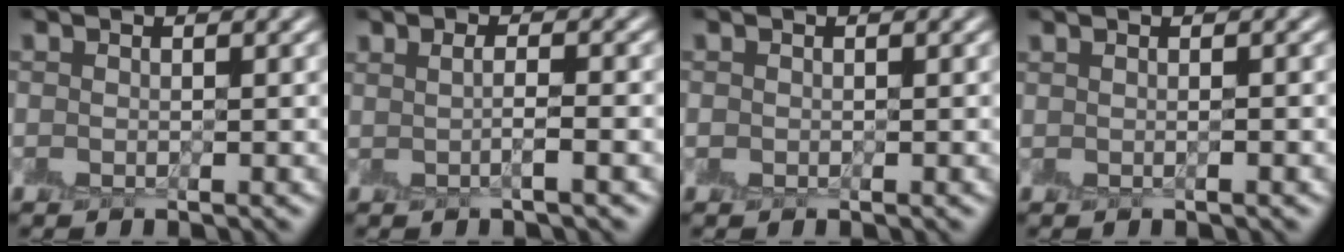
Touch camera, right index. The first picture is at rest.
{"total": 1.5, "force": [-0.4, 0.4, 1.4], "torque": [-0.025, 0.001, -0.006]}
{"total": 0.5, "force": [0.1, 0.5, 0.1], "torque": [-0.005, -0.001, 0.003]}
{"total": 0.8, "force": [0.1, 0.3, 0.7], "torque": [-0.013, -0.005, -0.003]}